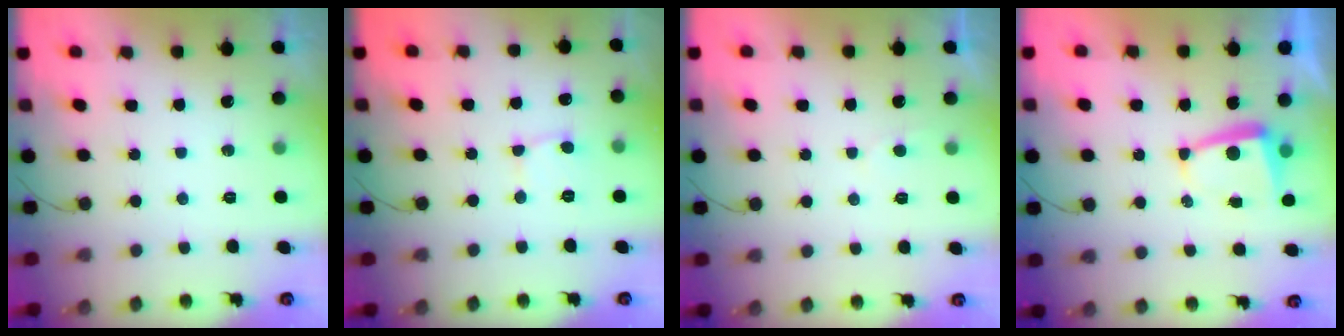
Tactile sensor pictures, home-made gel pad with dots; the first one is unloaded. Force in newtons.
{"total": 2.6, "press": 2.6, "slide": 0.1}
{"total": 2.0, "press": 1.9, "slide": 0.3}
{"total": 4.8, "press": 4.8, "slide": 0.6}